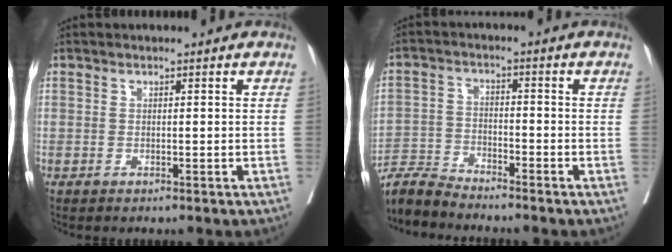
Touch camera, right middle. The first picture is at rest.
{"total": 5.1, "force": [-5.1, -0.3, 0.0], "torque": [0.000, -0.011, -0.098]}